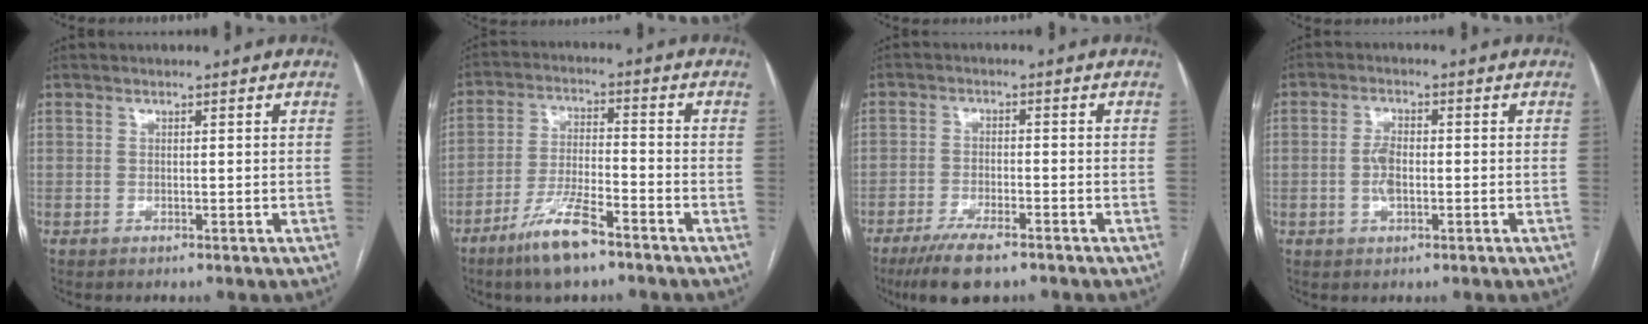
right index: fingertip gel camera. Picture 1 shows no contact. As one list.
[{"total": 9.3, "force": [-6.3, 1.5, 6.7], "torque": [-0.132, -0.014, -0.117]}, {"total": 7.9, "force": [-5.8, 1.6, 5.1], "torque": [-0.089, -0.016, -0.097]}, {"total": 3.6, "force": [-0.6, 1.6, 3.2], "torque": [-0.069, 0.004, -0.012]}]